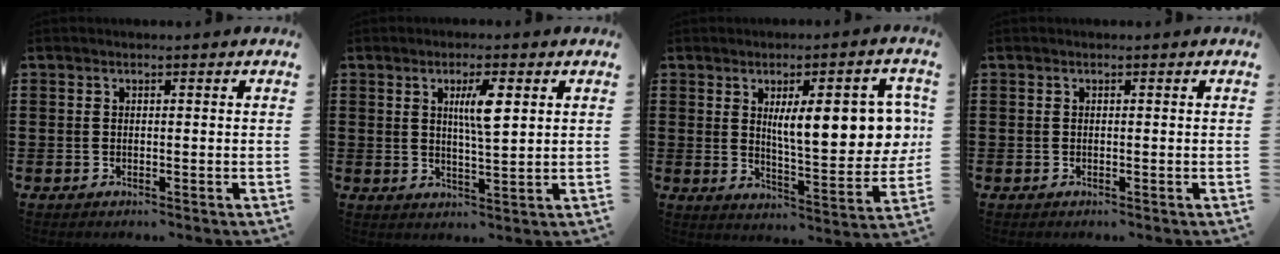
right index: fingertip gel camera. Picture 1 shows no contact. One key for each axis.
{"total": 5.1, "fx": 1.7, "fy": 1.0, "fz": 4.7, "tx": -0.090, "ty": 0.004, "tz": 0.024}
{"total": 12.1, "fx": 2.8, "fy": 3.8, "fz": 11.1, "tx": -0.167, "ty": -0.002, "tz": 0.041}
{"total": 0.0}